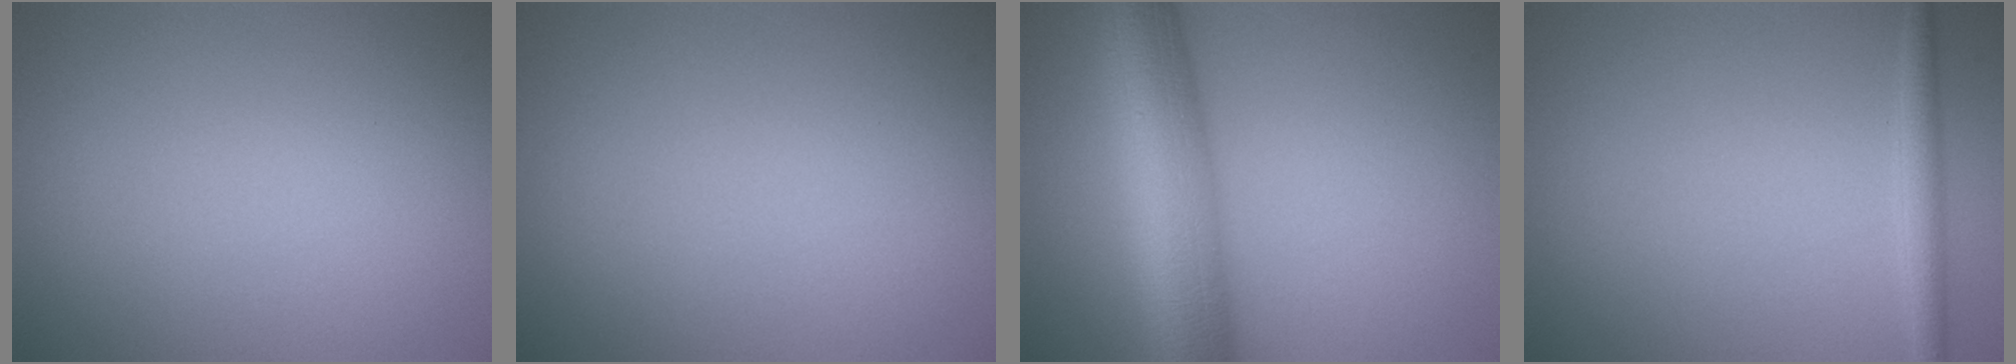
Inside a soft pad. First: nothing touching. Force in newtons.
{"total": 0.0}
{"total": 10.2, "press": 10.2, "slide": 0.3}
{"total": 1.7, "press": 1.7, "slide": 0.0}